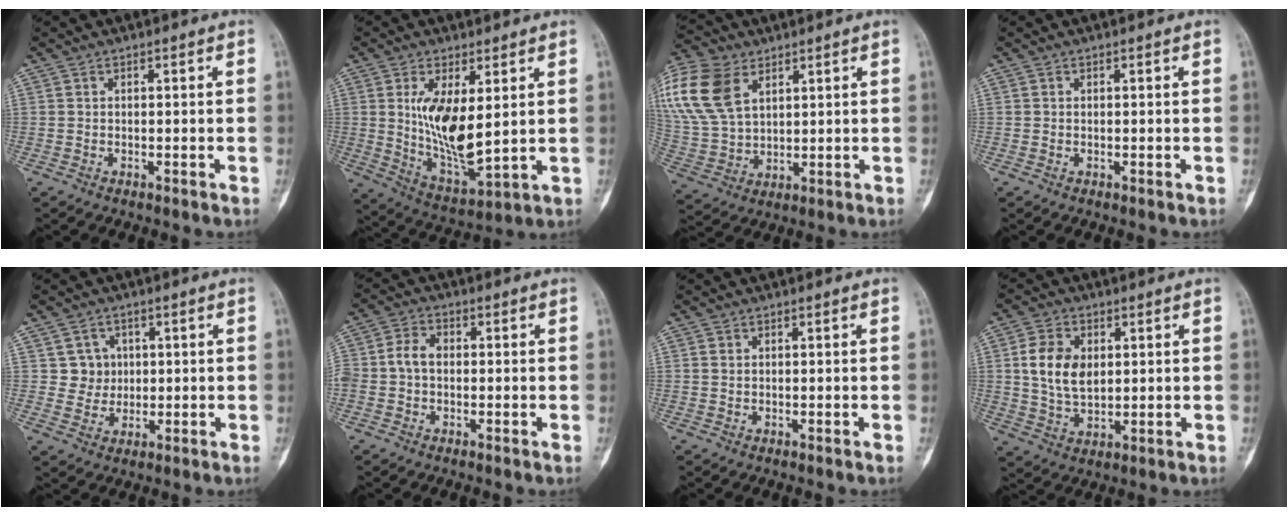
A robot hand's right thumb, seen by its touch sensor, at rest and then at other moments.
{"total": 12.7, "force": [2.5, 5.1, 11.4], "torque": [-0.198, -0.031, 0.063]}
{"total": 18.6, "force": [8.0, 12.1, 11.6], "torque": [-0.264, -0.001, 0.159]}
{"total": 0.0}
{"total": 4.7, "force": [1.1, 4.5, 0.5], "torque": [0.023, 0.001, 0.016]}
{"total": 5.1, "force": [-0.3, 3.8, 3.3], "torque": [-0.063, 0.020, -0.011]}
{"total": 0.6, "force": [0.3, 0.5, 0.2], "torque": [-0.001, 0.001, 0.006]}
{"total": 9.2, "force": [1.9, 6.0, 6.7], "torque": [-0.114, -0.010, 0.040]}